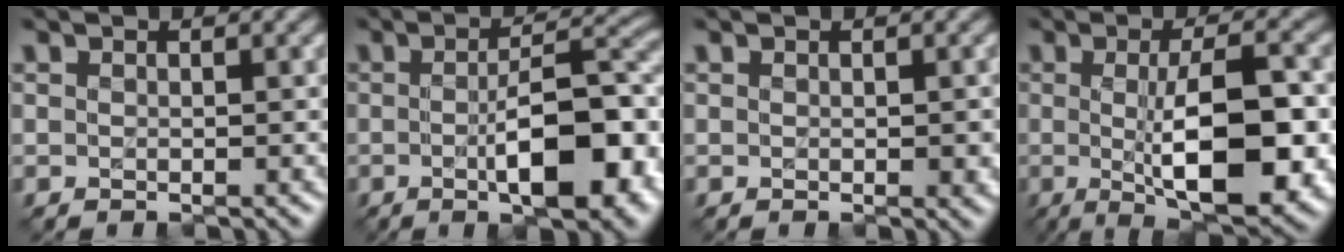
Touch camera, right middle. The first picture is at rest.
{"total": 9.7, "force": [-2.2, 3.2, 8.9], "torque": [-0.125, 0.000, -0.031]}
{"total": 1.1, "force": [0.0, 0.7, 0.9], "torque": [-0.017, -0.002, 0.003]}
{"total": 10.3, "force": [-0.7, 2.9, 9.8], "torque": [-0.143, -0.007, -0.011]}